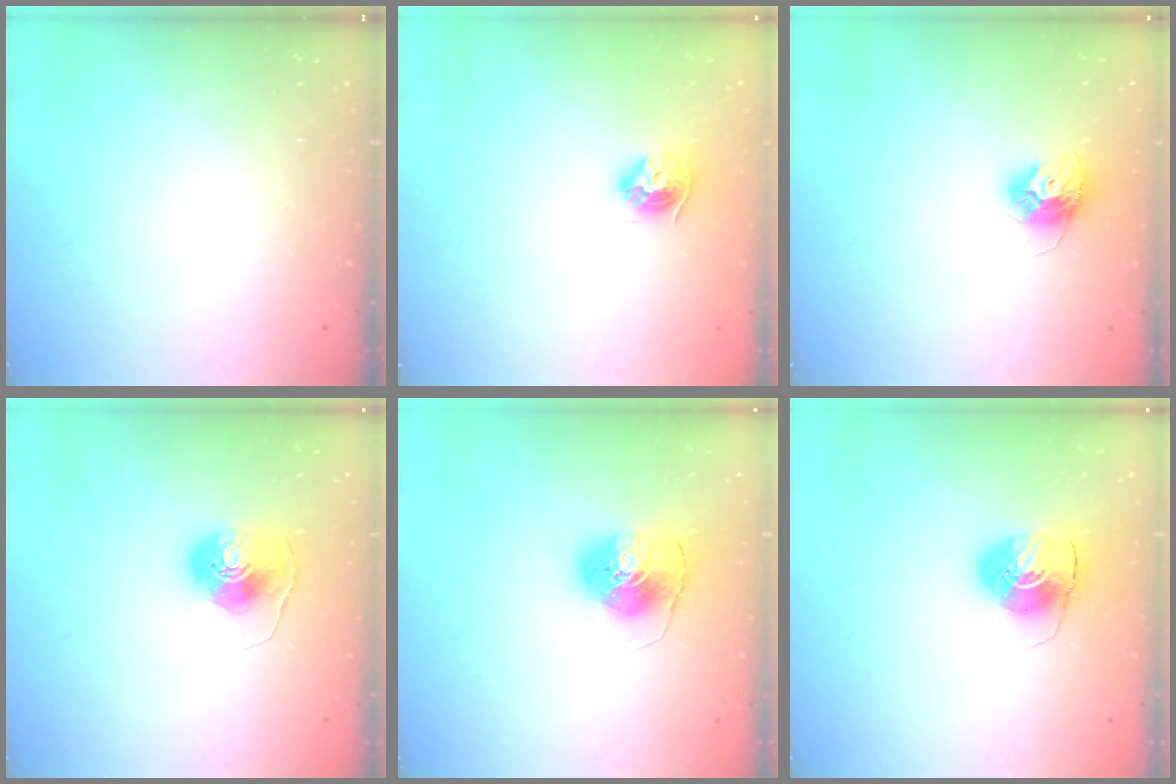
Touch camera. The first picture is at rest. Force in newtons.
{"total": 9.5, "press": 9.5, "slide": 0.4}
{"total": 10.3, "press": 10.3, "slide": 0.7}
{"total": 9.1, "press": 9.1, "slide": 0.4}
{"total": 8.1, "press": 8.1, "slide": 0.6}
{"total": 8.5, "press": 8.5, "slide": 0.1}